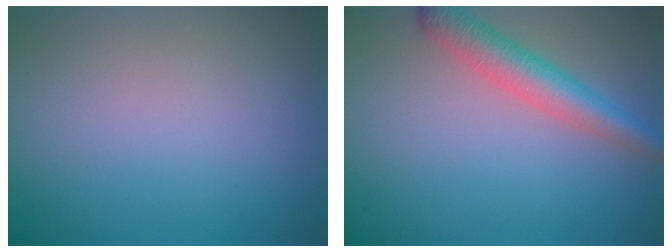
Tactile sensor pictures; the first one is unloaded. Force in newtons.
{"total": 4.2, "press": 4.2, "slide": 0.2}